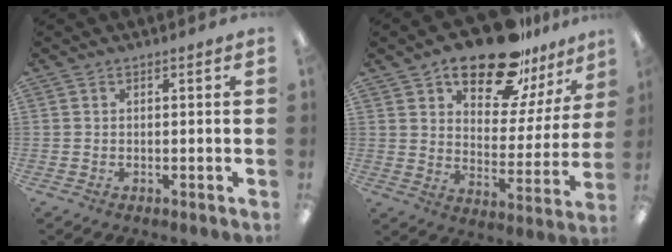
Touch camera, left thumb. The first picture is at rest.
{"total": 19.8, "force": [15.1, 8.0, 9.9], "torque": [-0.155, -0.095, 0.259]}